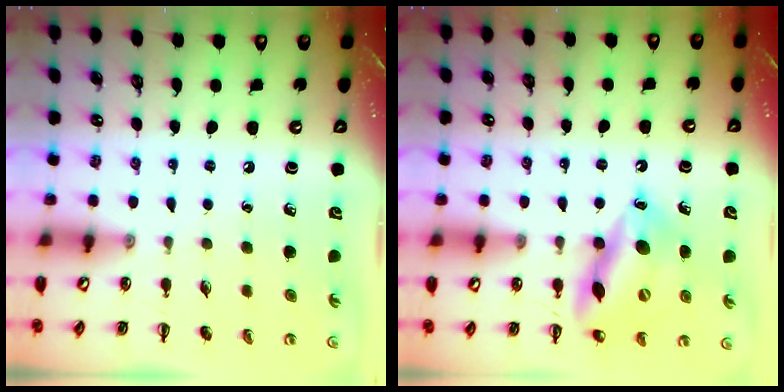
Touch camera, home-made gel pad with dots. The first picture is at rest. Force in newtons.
{"total": 16.0, "press": 15.7, "slide": 3.1}